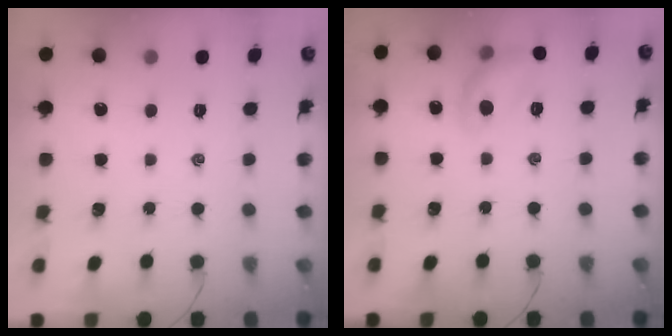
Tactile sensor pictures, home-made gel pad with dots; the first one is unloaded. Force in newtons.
{"total": 10.2, "press": 10.2, "slide": 0.4}